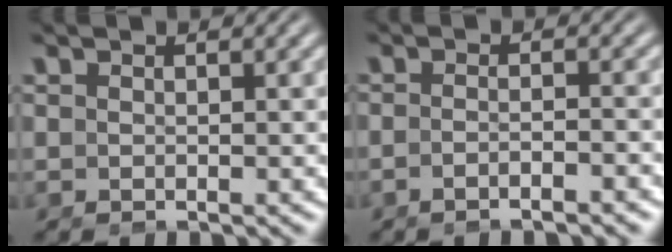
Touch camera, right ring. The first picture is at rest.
{"total": 2.5, "force": [-1.9, -0.4, 1.5], "torque": [-0.023, 0.002, -0.037]}